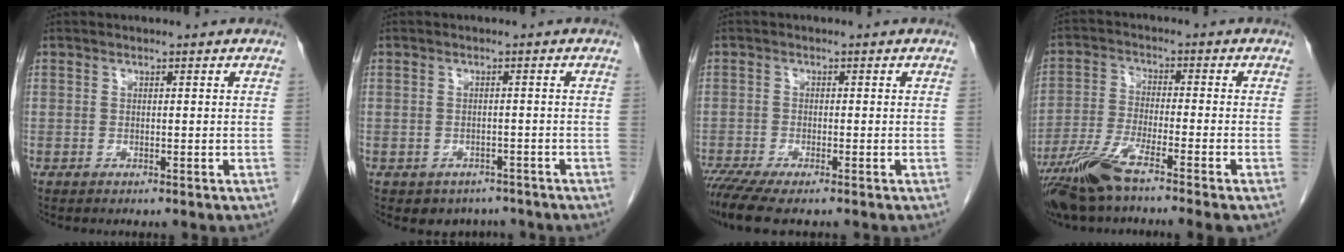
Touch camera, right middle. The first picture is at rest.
{"total": 4.3, "force": [-3.4, 2.6, 0.5], "torque": [-0.003, 0.007, -0.042]}
{"total": 5.1, "force": [-4.0, 0.3, 3.2], "torque": [-0.059, -0.015, -0.072]}
{"total": 9.2, "force": [-6.5, -0.1, 6.5], "torque": [-0.135, -0.025, -0.126]}